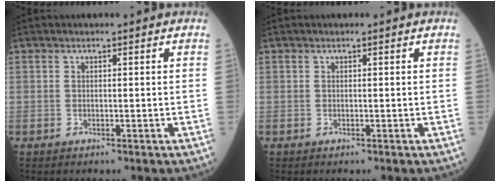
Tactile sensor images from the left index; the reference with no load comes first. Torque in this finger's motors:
{"motor_torque": [0.08, 0.08, 0.01, 0.00]}